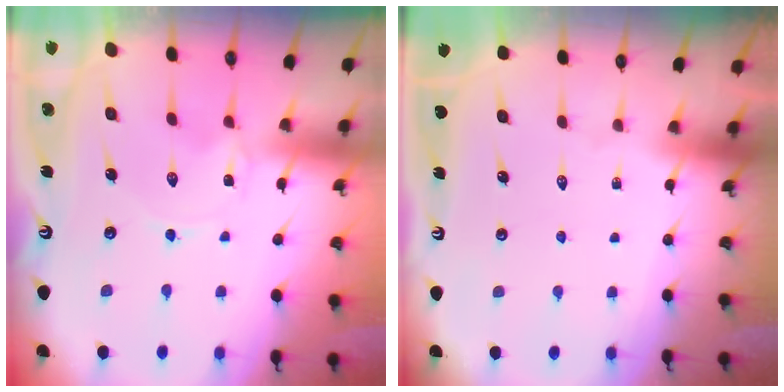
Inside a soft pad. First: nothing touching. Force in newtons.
{"total": 0.0}